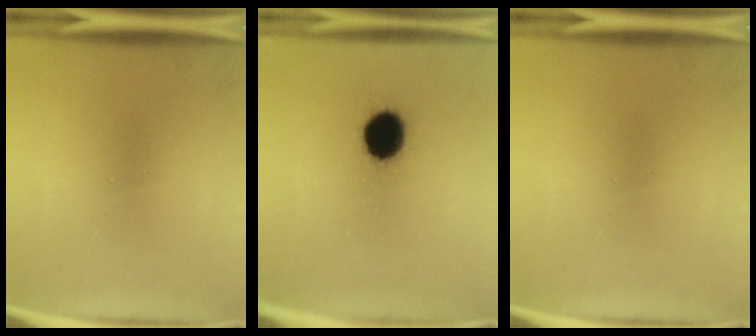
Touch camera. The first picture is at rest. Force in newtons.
{"total": 12.4}
{"total": 0.0}